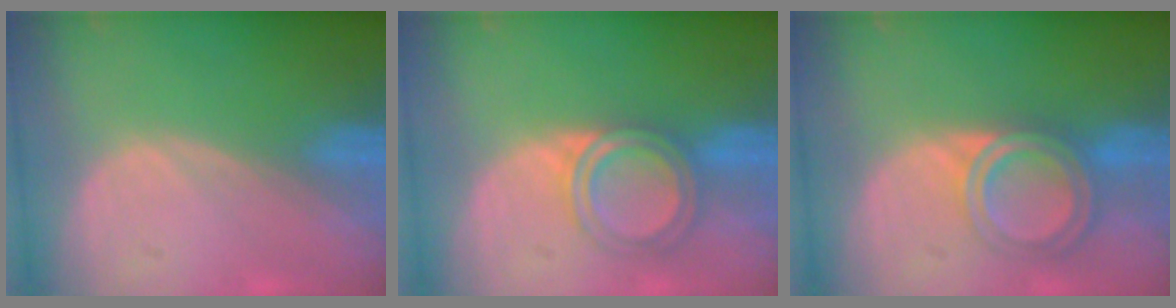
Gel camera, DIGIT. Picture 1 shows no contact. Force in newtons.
{"total": 4.7, "press": 4.7, "slide": 0.2}
{"total": 6.4, "press": 5.4, "slide": 3.4}